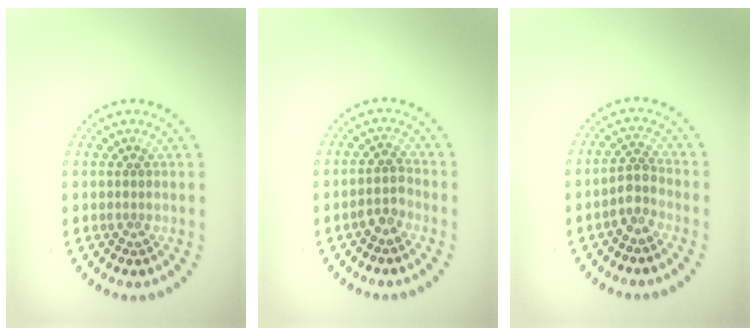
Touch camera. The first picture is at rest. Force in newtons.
{"total": 1.8, "press": 1.4, "slide": 1.0}
{"total": 2.1, "press": 1.6, "slide": 1.3}